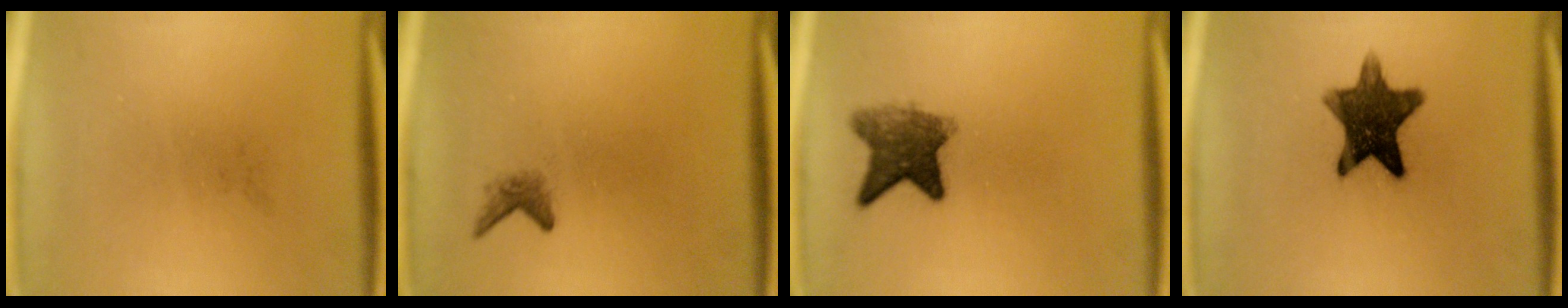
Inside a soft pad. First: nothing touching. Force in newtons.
{"total": 1.4}
{"total": 6.5}
{"total": 12.2}